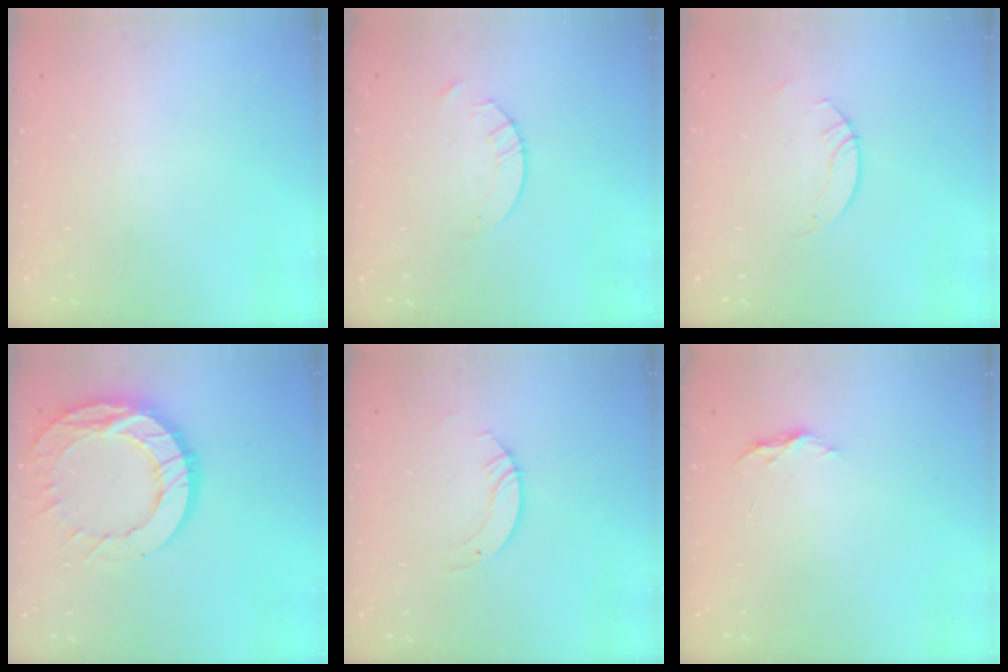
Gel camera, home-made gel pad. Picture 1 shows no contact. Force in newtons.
{"total": 4.2, "press": 4.2, "slide": 0.4}
{"total": 3.0, "press": 3.0, "slide": 0.3}
{"total": 16.0, "press": 15.9, "slide": 1.3}
{"total": 4.4, "press": 4.4, "slide": 0.1}
{"total": 4.0, "press": 4.0, "slide": 0.4}